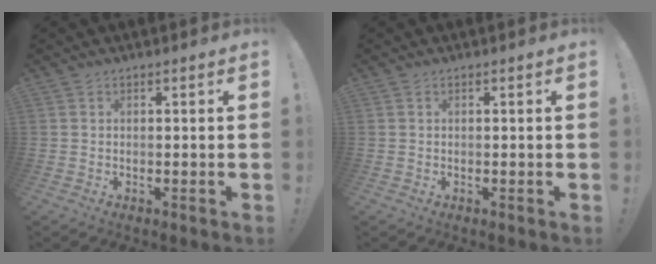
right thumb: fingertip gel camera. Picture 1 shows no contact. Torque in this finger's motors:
{"motor_torque": [-0.25, 0.34, 0.13, -0.06, -0.02]}